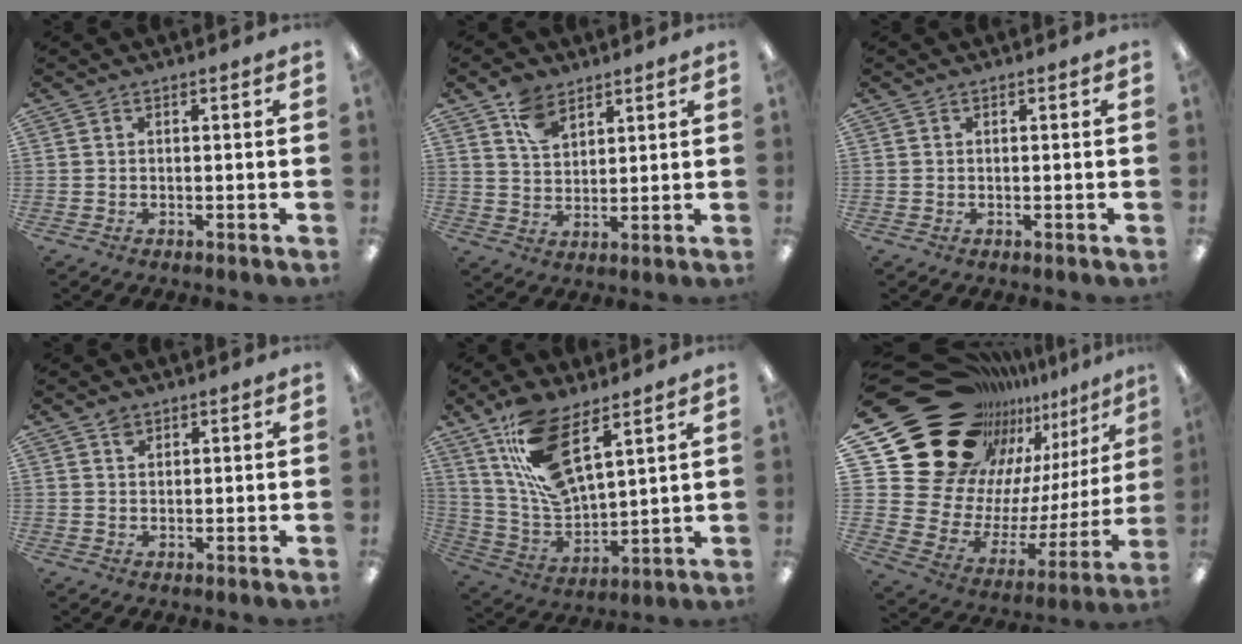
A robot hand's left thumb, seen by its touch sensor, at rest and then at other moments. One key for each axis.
{"total": 7.3, "fx": 4.9, "fy": 4.4, "fz": 3.1, "tx": -0.061, "ty": -0.012, "tz": 0.093}
{"total": 0.0}
{"total": 2.1, "fx": 1.4, "fy": 1.4, "fz": 0.7, "tx": -0.008, "ty": -0.005, "tz": 0.025}
{"total": 16.1, "fx": 9.8, "fy": 6.5, "fz": 11.1, "tx": -0.239, "ty": -0.040, "tz": 0.176}
{"total": 27.4, "fx": 18.1, "fy": 17.2, "fz": 11.2, "tx": -0.163, "ty": -0.166, "tz": 0.383}